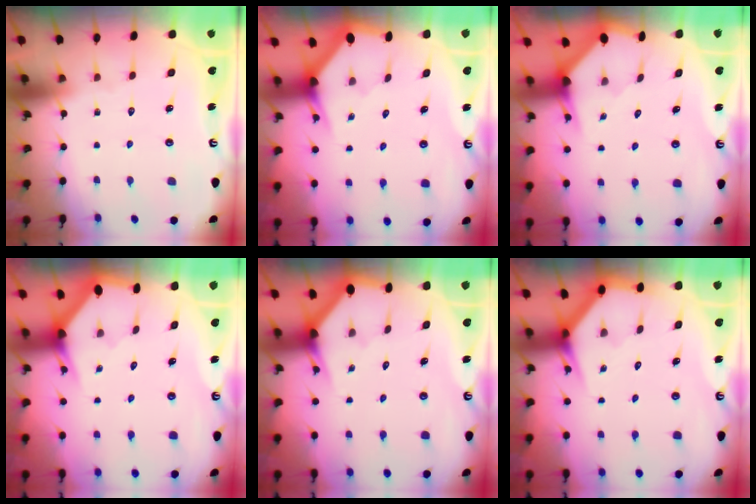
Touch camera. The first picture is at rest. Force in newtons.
{"total": 3.0, "press": 3.0, "slide": 0.0}
{"total": 3.0, "press": 3.0, "slide": 0.2}
{"total": 2.9, "press": 2.9, "slide": 0.1}
{"total": 2.8, "press": 2.8, "slide": 0.1}
{"total": 3.4, "press": 3.4, "slide": 0.3}